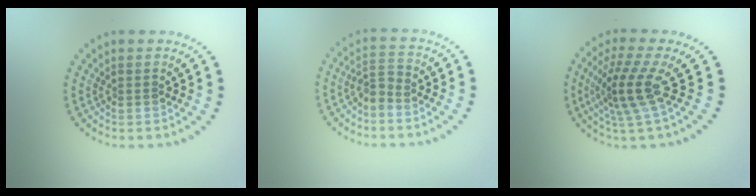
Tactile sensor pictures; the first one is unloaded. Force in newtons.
{"total": 1.7, "press": 1.3, "slide": 1.1}
{"total": 4.1, "press": 2.9, "slide": 2.8}